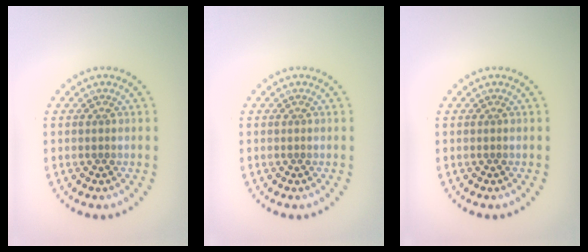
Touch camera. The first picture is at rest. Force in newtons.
{"total": 0.0}
{"total": 0.0}